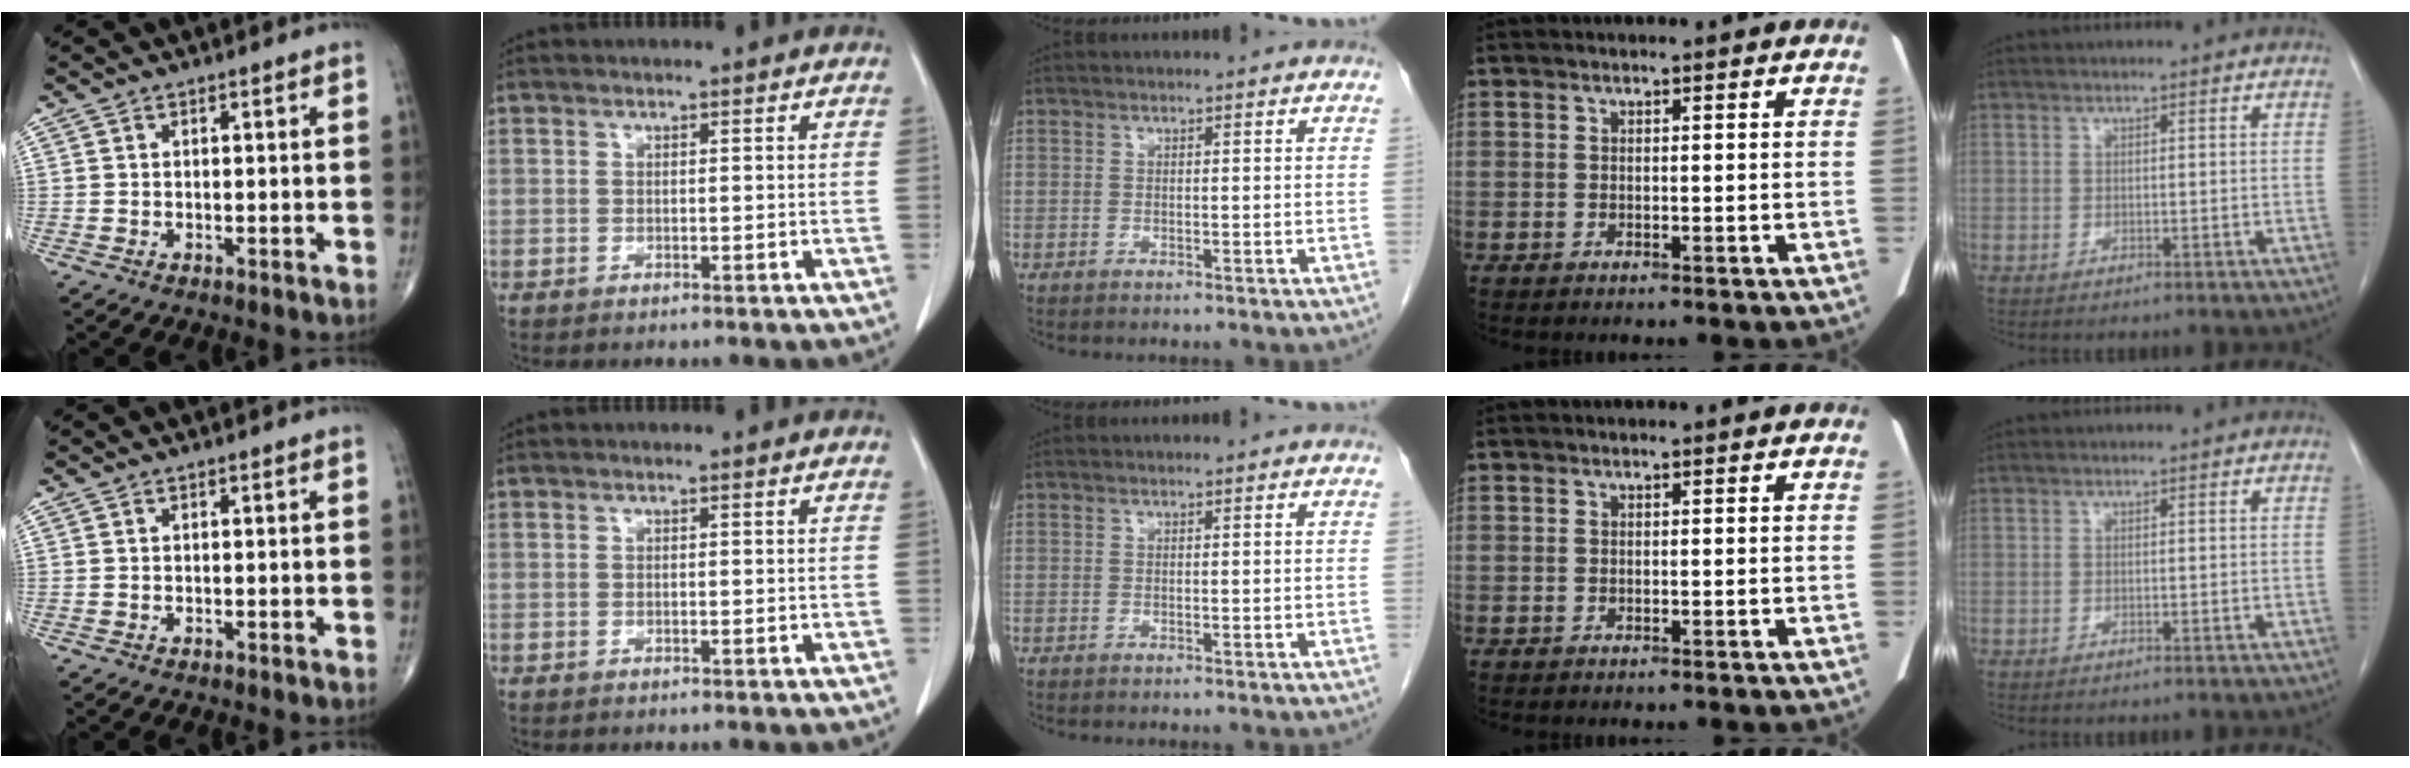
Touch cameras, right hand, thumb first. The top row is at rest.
{}